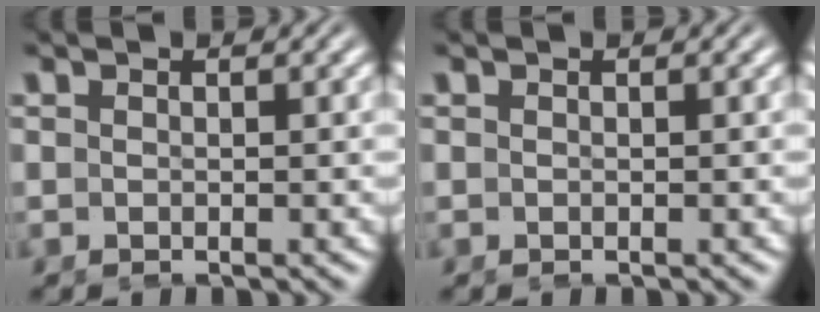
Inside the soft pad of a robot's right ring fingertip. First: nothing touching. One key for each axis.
{"total": 0.0}